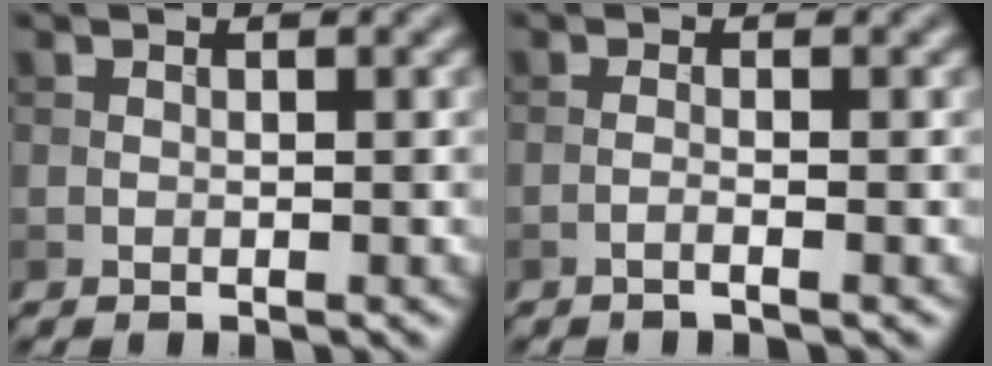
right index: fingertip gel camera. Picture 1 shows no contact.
{"total": 1.2, "force": [-0.6, 0.3, 1.0], "torque": [-0.014, 0.000, -0.018]}